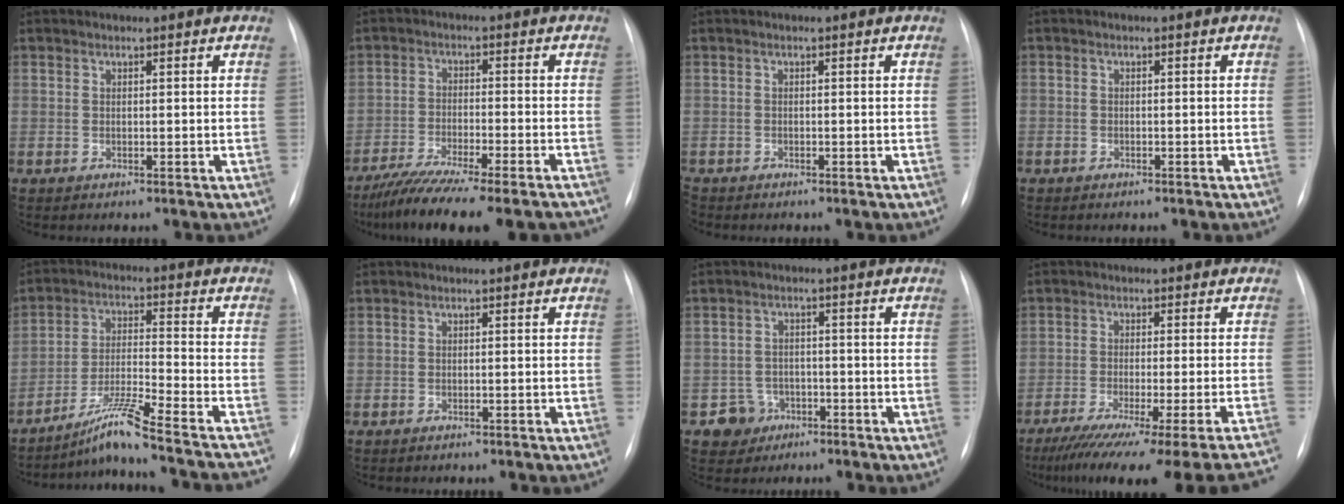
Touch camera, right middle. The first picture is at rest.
{"total": 16.4, "force": [-14.0, 1.2, 8.4], "torque": [-0.120, -0.023, -0.212]}
{"total": 1.4, "force": [-1.2, 0.6, 0.3], "torque": [-0.009, -0.002, -0.020]}
{"total": 1.1, "force": [-0.7, 0.8, 0.1], "torque": [-0.009, 0.002, -0.010]}
{"total": 16.9, "force": [-15.1, -1.6, 7.4], "torque": [-0.116, -0.012, -0.238]}
{"total": 0.0}
{"total": 4.1, "force": [-2.2, 3.4, 0.1], "torque": [0.003, 0.013, -0.031]}
{"total": 24.3, "force": [-20.7, -1.3, 12.6], "torque": [-0.120, -0.067, -0.281]}